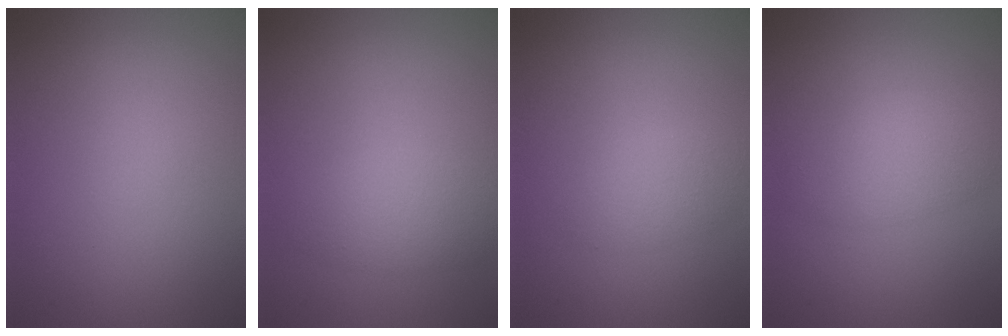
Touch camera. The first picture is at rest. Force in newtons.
{"total": 3.0, "press": 3.0, "slide": 0.1}
{"total": 1.9, "press": 1.9, "slide": 0.1}
{"total": 3.4, "press": 3.4, "slide": 0.1}